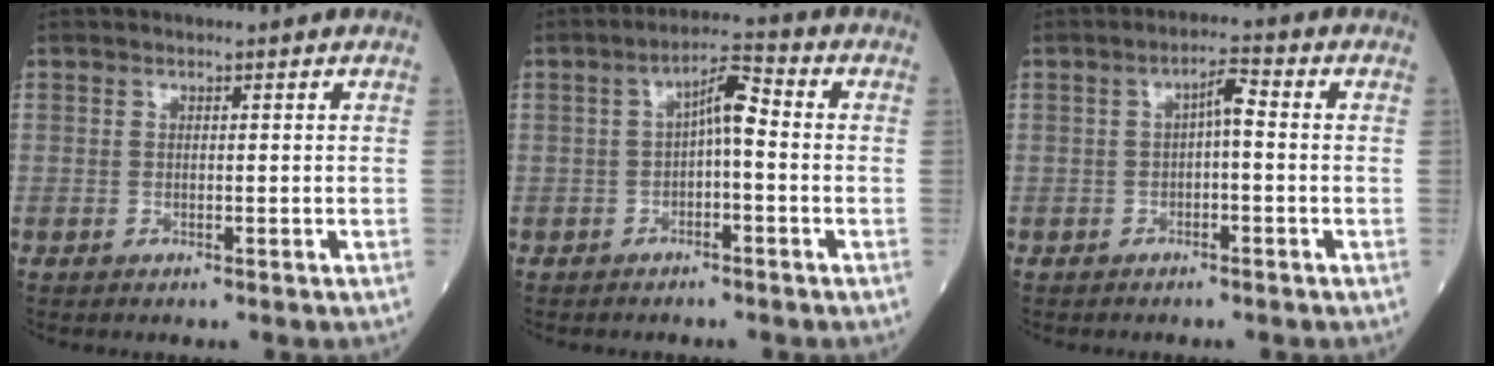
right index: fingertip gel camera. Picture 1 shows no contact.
{"total": 4.8, "force": [-0.2, 1.0, 4.7], "torque": [-0.072, 0.021, -0.008]}
{"total": 3.1, "force": [-0.1, 0.6, 3.1], "torque": [-0.046, 0.012, -0.003]}